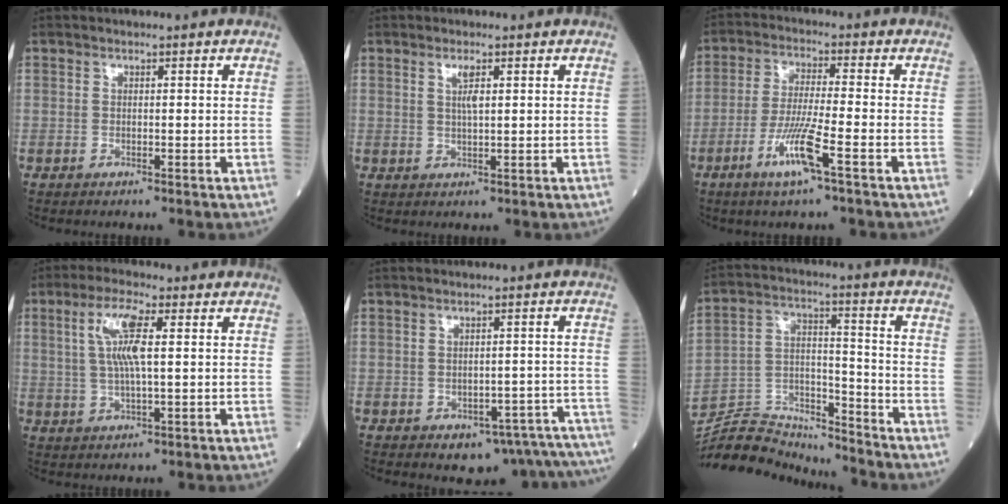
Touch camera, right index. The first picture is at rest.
{"total": 2.4, "force": [1.0, 0.3, 2.2], "torque": [-0.044, 0.001, 0.019]}
{"total": 8.0, "force": [-3.8, -0.3, 7.0], "torque": [-0.144, -0.013, -0.075]}
{"total": 7.5, "force": [1.8, 1.2, 7.1], "torque": [-0.149, 0.008, 0.035]}
{"total": 11.8, "force": [-10.2, 4.5, 3.8], "torque": [0.000, 0.039, -0.111]}
{"total": 13.8, "force": [-13.7, 1.4, 0.5], "torque": [-0.013, 0.039, -0.243]}